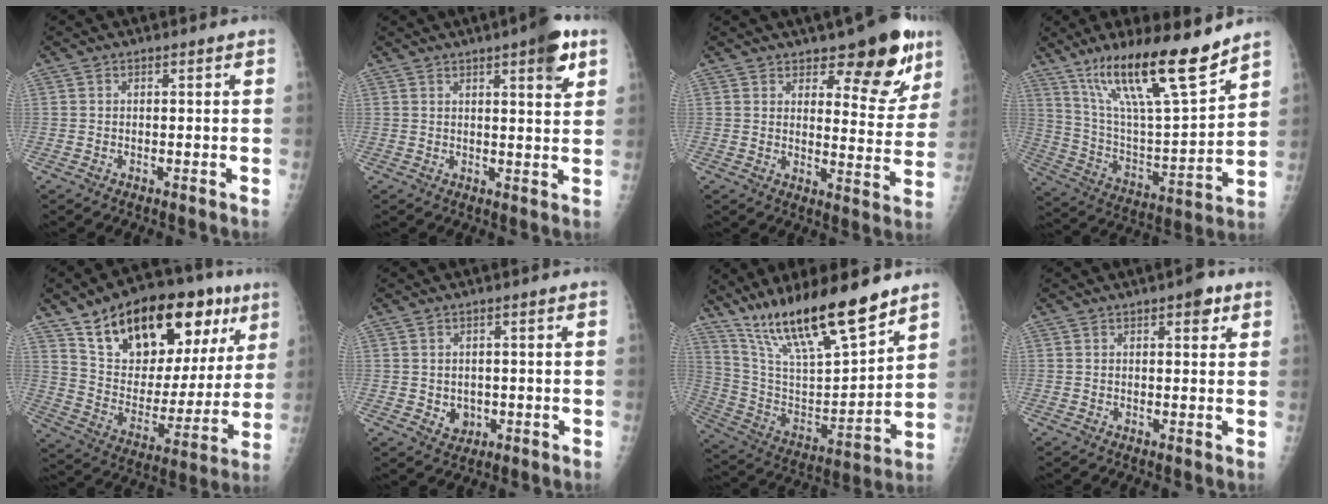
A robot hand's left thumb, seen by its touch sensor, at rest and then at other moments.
{"total": 7.4, "force": [4.0, 1.6, 6.0], "torque": [-0.073, -0.015, 0.049]}
{"total": 12.6, "force": [8.1, 5.2, 8.2], "torque": [-0.055, -0.050, 0.111]}
{"total": 21.4, "force": [14.9, 3.7, 14.9], "torque": [-0.237, -0.069, 0.268]}
{"total": 28.0, "force": [14.8, 13.5, 19.5], "torque": [-0.260, -0.017, 0.244]}
{"total": 3.2, "force": [-0.4, 2.8, 1.5], "torque": [-0.010, -0.001, 0.005]}
{"total": 22.6, "force": [16.5, 4.9, 14.6], "torque": [-0.234, -0.068, 0.303]}
{"total": 3.2, "force": [1.7, 1.3, 2.3], "torque": [-0.019, -0.003, 0.018]}